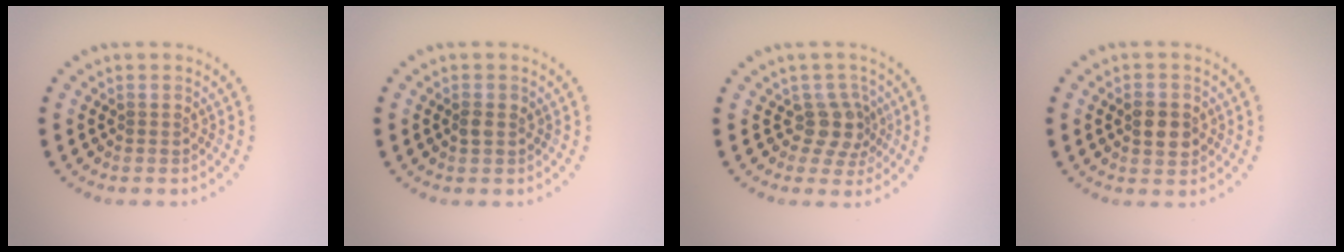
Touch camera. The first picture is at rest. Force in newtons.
{"total": 1.0, "press": 1.0, "slide": 0.1}
{"total": 2.7, "press": 2.0, "slide": 1.8}
{"total": 2.5, "press": 2.5, "slide": 0.2}